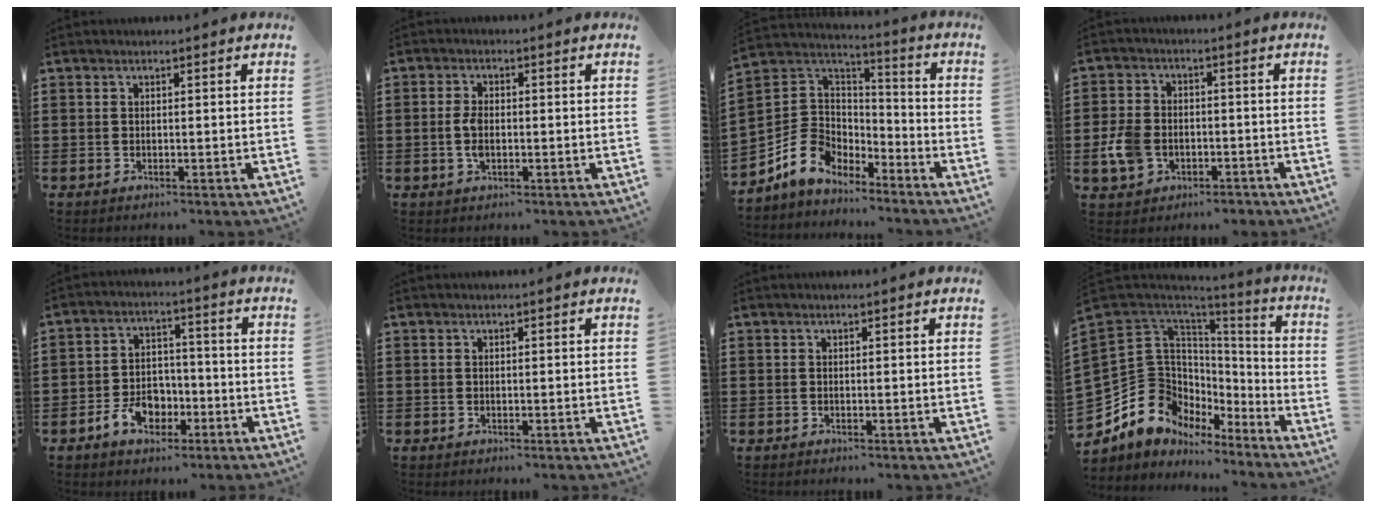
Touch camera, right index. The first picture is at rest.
{"total": 3.1, "force": [-0.4, 1.6, 2.7], "torque": [-0.064, -0.002, -0.011]}
{"total": 8.6, "force": [-6.0, 5.1, 3.4], "torque": [-0.109, 0.011, -0.124]}
{"total": 5.7, "force": [-2.2, 4.1, 3.3], "torque": [-0.093, 0.000, -0.048]}
{"total": 6.2, "force": [-2.9, 4.5, 3.2], "torque": [-0.061, 0.009, -0.057]}
{"total": 0.0}
{"total": 0.0}
{"total": 11.8, "force": [-3.4, 10.6, 3.7], "torque": [-0.116, -0.020, -0.060]}